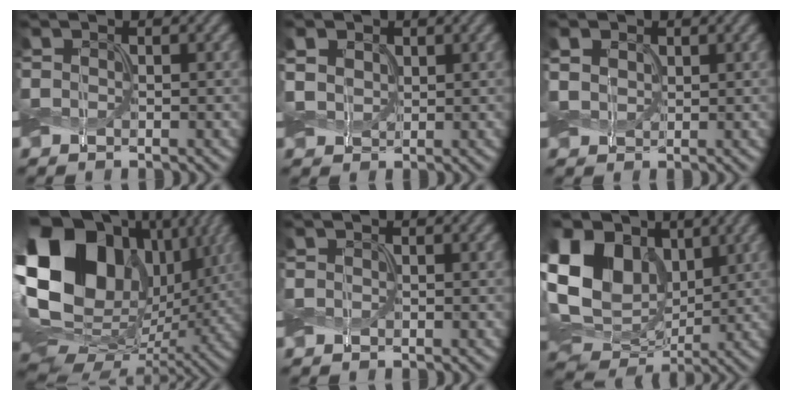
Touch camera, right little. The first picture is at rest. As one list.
[{"total": 2.9, "force": [0.9, 2.3, 1.6], "torque": [-0.046, 0.002, 0.011]}, {"total": 2.3, "force": [0.7, 1.8, 1.2], "torque": [-0.034, -0.002, 0.009]}, {"total": 21.6, "force": [3.9, 15.8, 14.2], "torque": [-0.298, 0.004, 0.083]}, {"total": 0.0}, {"total": 16.2, "force": [4.3, 11.8, 10.2], "torque": [-0.213, 0.032, 0.070]}]